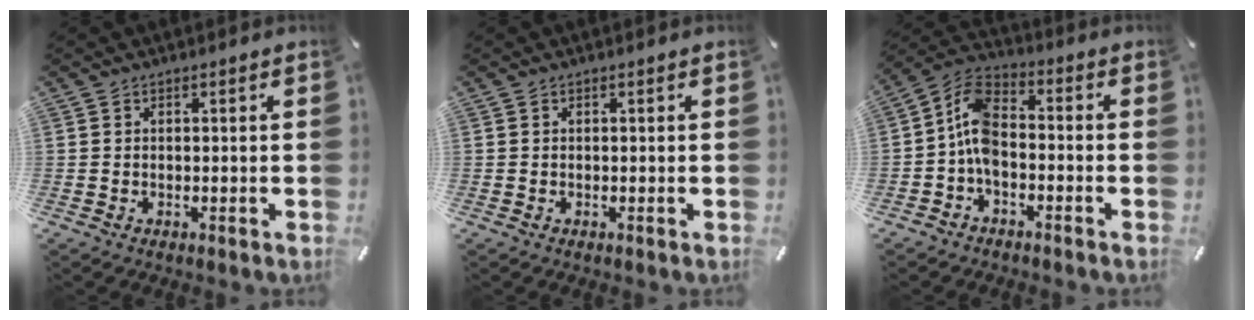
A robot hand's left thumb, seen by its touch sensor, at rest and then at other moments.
{"total": 0.0}
{"total": 8.7, "force": [-2.6, 5.3, 6.3], "torque": [-0.141, 0.003, -0.050]}